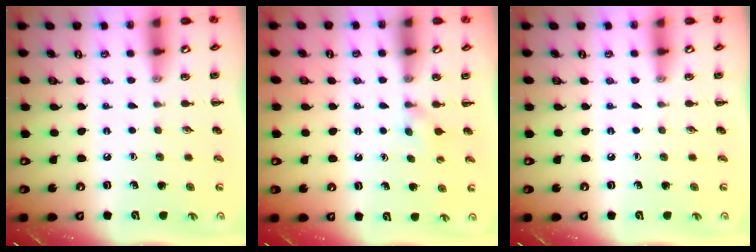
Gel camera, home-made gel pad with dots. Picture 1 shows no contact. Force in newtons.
{"total": 2.9, "press": 2.7, "slide": 1.2}
{"total": 0.0}